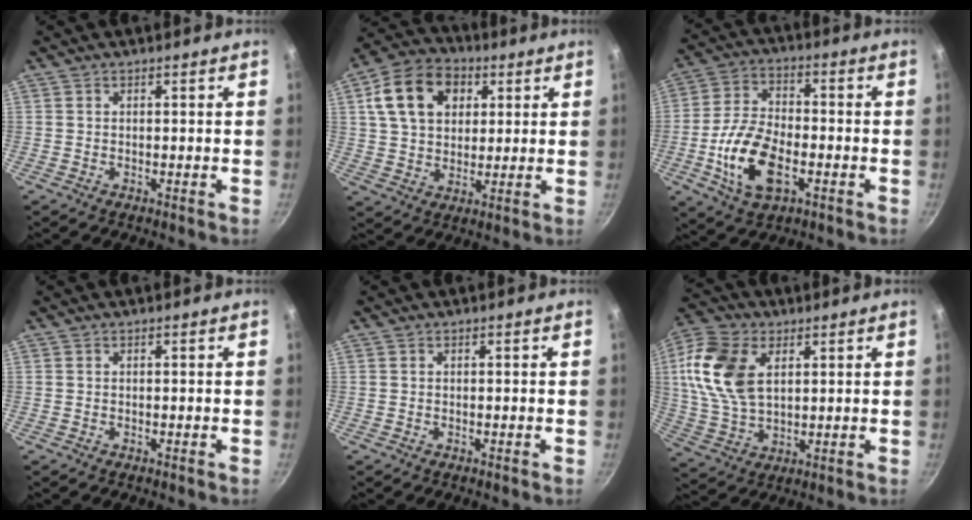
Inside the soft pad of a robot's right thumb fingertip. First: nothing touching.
{"total": 15.0, "force": [5.0, 10.9, 8.9], "torque": [-0.138, 0.005, 0.074]}
{"total": 14.0, "force": [-4.1, 7.7, 11.0], "torque": [-0.205, 0.023, -0.079]}
{"total": 0.0}
{"total": 0.0}
{"total": 15.0, "force": [4.2, 9.4, 11.0], "torque": [-0.207, -0.008, 0.080]}